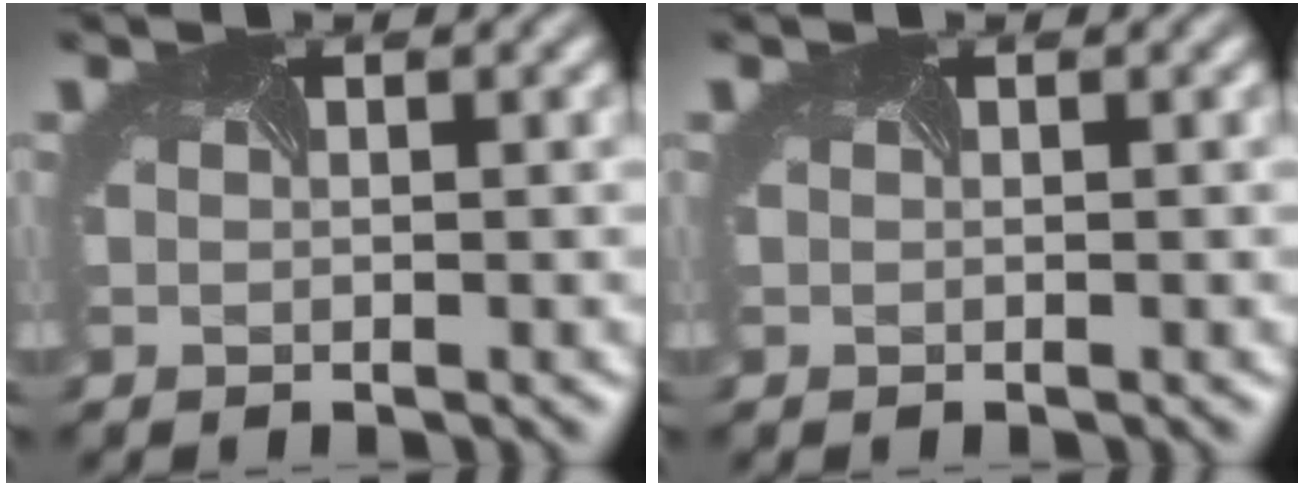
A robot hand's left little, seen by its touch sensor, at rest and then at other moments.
{"total": 0.0}